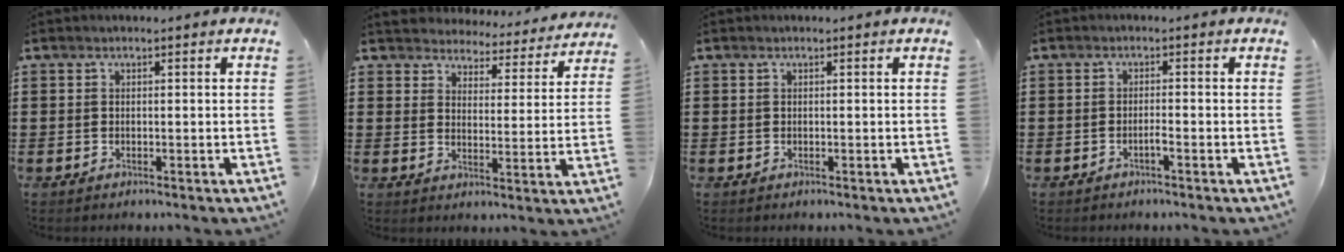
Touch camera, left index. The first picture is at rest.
{"total": 4.2, "force": [4.1, 0.4, -0.5], "torque": [-0.017, -0.034, 0.067]}
{"total": 0.0}
{"total": 1.3, "force": [-0.7, 0.0, 1.0], "torque": [-0.019, -0.003, -0.013]}